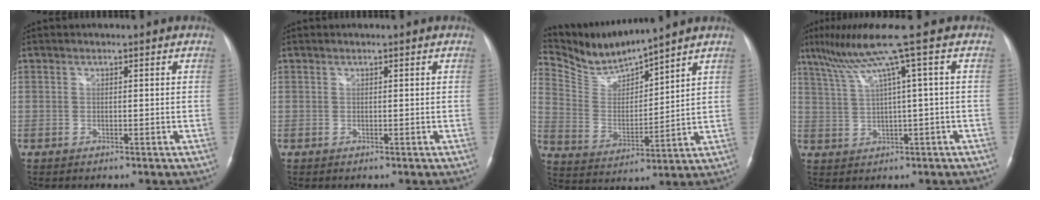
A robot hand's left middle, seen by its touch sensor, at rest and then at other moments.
{"total": 0.0}
{"total": 10.1, "force": [9.8, -0.5, 2.4], "torque": [-0.068, 0.002, 0.207]}
{"total": 8.0, "force": [4.0, -1.9, 6.6], "torque": [-0.125, 0.023, 0.078]}